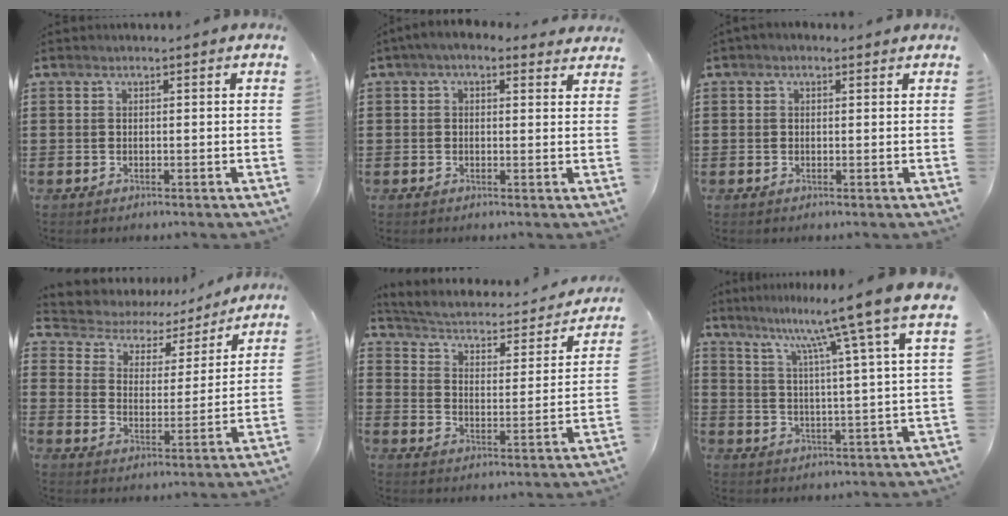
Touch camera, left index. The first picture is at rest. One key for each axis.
{"total": 2.6, "fx": 1.6, "fy": 1.5, "fz": 1.4, "tx": -0.033, "ty": 0.002, "tz": 0.028}
{"total": 0.9, "fx": 0.2, "fy": 0.7, "fz": 0.5, "tx": -0.011, "ty": 0.008, "tz": 0.002}
{"total": 4.2, "fx": 3.7, "fy": 1.8, "fz": 0.7, "tx": -0.040, "ty": -0.027, "tz": 0.055}
{"total": 2.3, "fx": 1.8, "fy": 0.8, "fz": 1.2, "tx": -0.040, "ty": -0.023, "tz": 0.020}
{"total": 9.8, "fx": 8.2, "fy": -1.9, "fz": 4.9, "tx": -0.110, "ty": -0.056, "tz": 0.128}